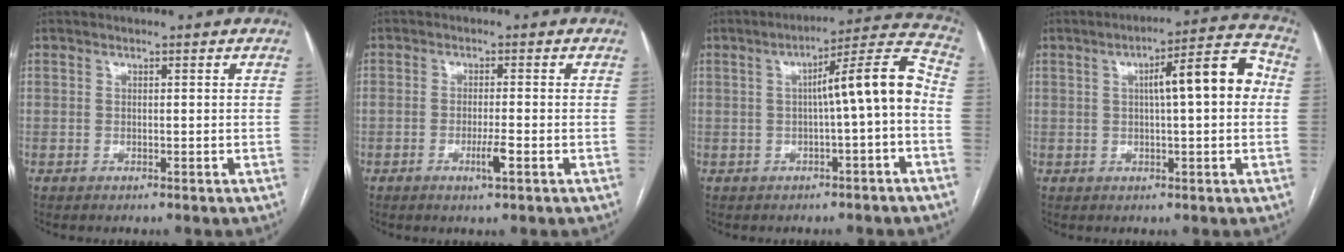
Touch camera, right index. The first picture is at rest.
{"total": 3.0, "force": [-1.2, 0.1, 2.8], "torque": [-0.051, -0.004, -0.021]}
{"total": 9.8, "force": [-0.7, 0.3, 9.8], "torque": [-0.135, 0.033, -0.014]}
{"total": 10.1, "force": [1.3, 1.6, 9.9], "torque": [-0.139, 0.035, 0.014]}